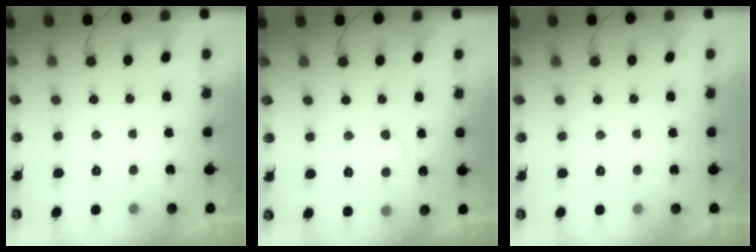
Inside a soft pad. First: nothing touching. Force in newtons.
{"total": 5.4, "press": 5.4, "slide": 0.4}
{"total": 1.8, "press": 1.8, "slide": 0.0}